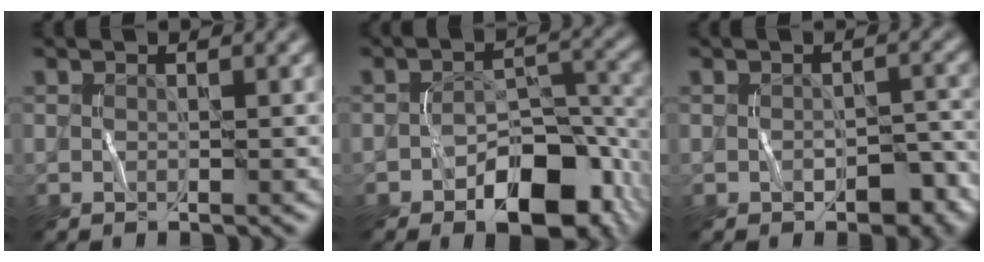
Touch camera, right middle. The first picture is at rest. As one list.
[{"total": 8.8, "force": [-4.5, 4.7, 5.9], "torque": [-0.075, 0.002, -0.068]}, {"total": 3.0, "force": [-1.5, 1.8, 1.8], "torque": [-0.024, -0.002, -0.014]}]